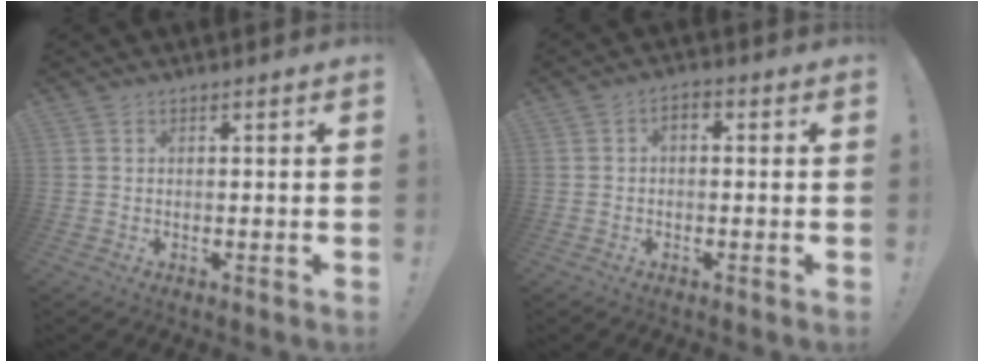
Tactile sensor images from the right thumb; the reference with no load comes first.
{"total": 2.2, "force": [-0.9, 1.2, 1.6], "torque": [-0.029, 0.010, -0.017]}